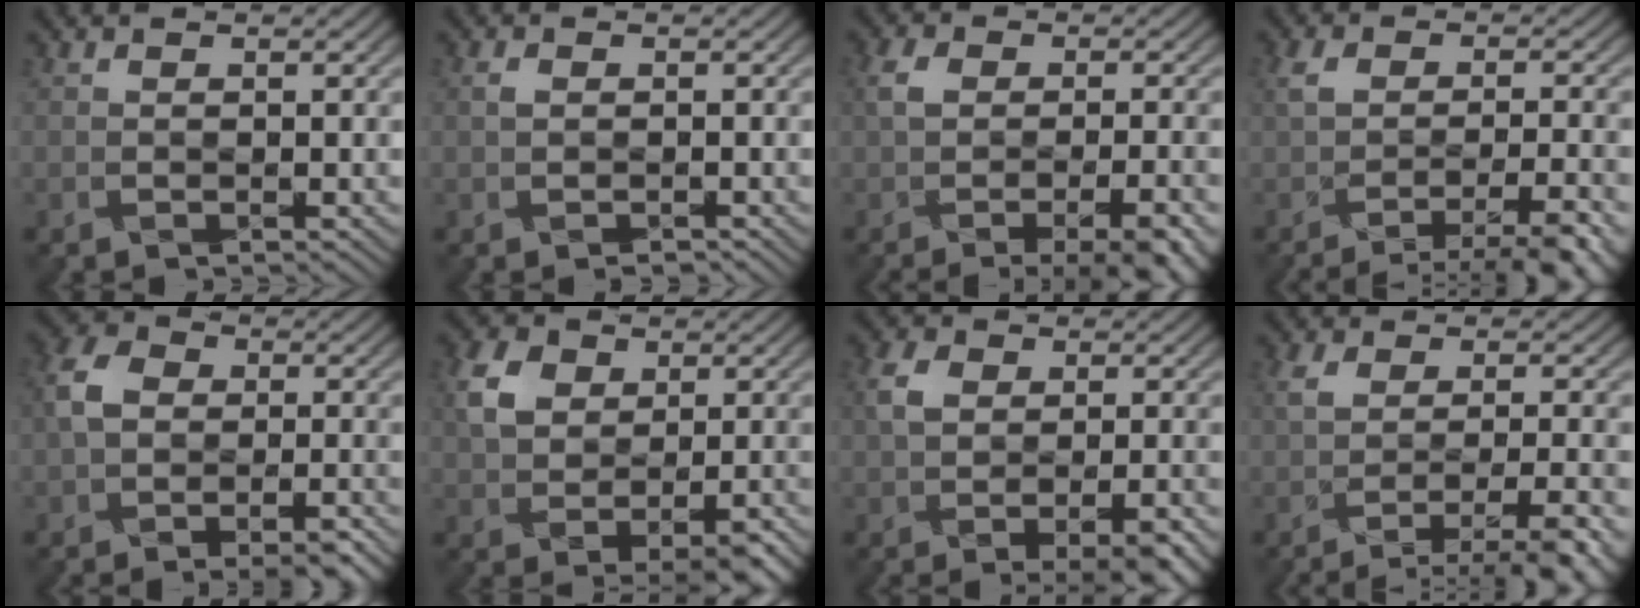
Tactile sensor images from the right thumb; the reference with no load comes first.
{"total": 0.9, "force": [-0.5, 0.7, 0.3], "torque": [-0.002, -0.002, -0.012]}
{"total": 8.4, "force": [-3.4, 4.0, 6.6], "torque": [-0.078, -0.005, -0.046]}
{"total": 7.0, "force": [-4.3, 1.9, 5.1], "torque": [-0.072, -0.017, -0.070]}
{"total": 6.7, "force": [-2.8, 4.6, 4.0], "torque": [-0.085, -0.009, -0.056]}
{"total": 6.6, "force": [-0.3, 4.9, 4.3], "torque": [-0.068, -0.002, -0.013]}
{"total": 7.8, "force": [-2.4, 4.6, 5.9], "torque": [-0.077, -0.001, -0.041]}
{"total": 6.9, "force": [-3.8, 1.9, 5.4], "torque": [-0.070, -0.015, -0.058]}